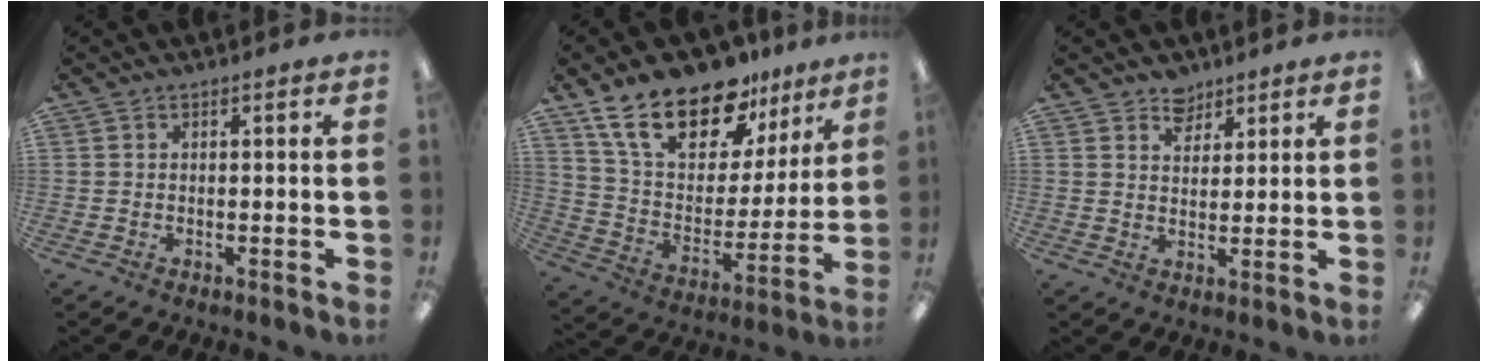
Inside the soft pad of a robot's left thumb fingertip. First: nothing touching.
{"total": 21.1, "force": [14.8, 10.0, 11.2], "torque": [-0.206, -0.082, 0.266]}
{"total": 4.6, "force": [3.8, 2.6, 0.4], "torque": [0.004, -0.023, 0.068]}